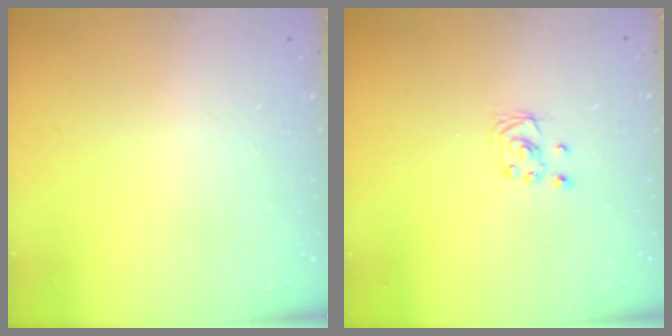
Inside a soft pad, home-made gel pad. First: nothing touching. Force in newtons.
{"total": 2.3, "press": 2.2, "slide": 0.3}